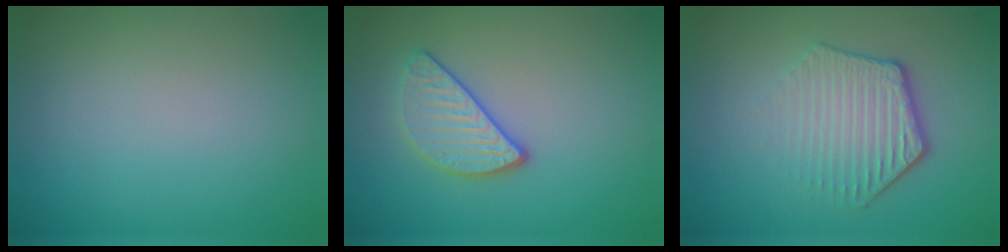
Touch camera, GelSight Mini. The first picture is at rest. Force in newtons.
{"total": 3.0, "press": 2.6, "slide": 1.3}
{"total": 4.1, "press": 3.2, "slide": 2.6}